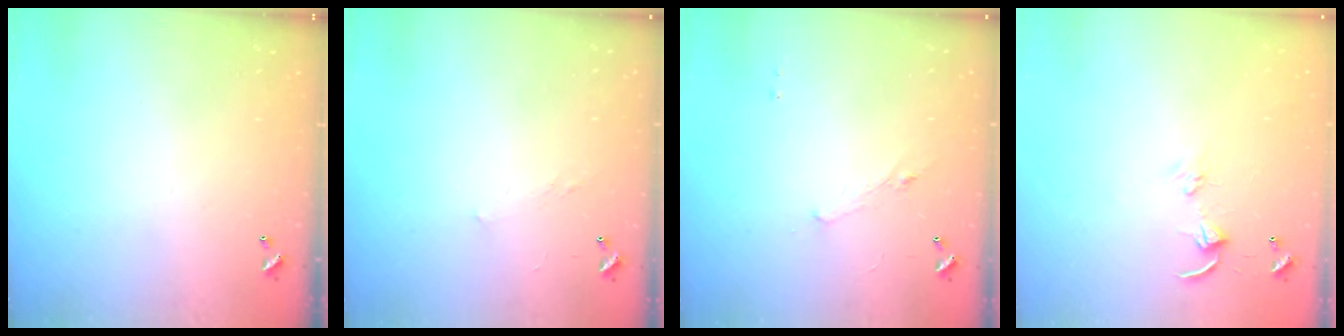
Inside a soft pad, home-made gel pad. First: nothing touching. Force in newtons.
{"total": 2.9, "press": 2.8, "slide": 0.4}
{"total": 1.3, "press": 1.2, "slide": 0.6}
{"total": 4.4, "press": 4.4, "slide": 0.5}